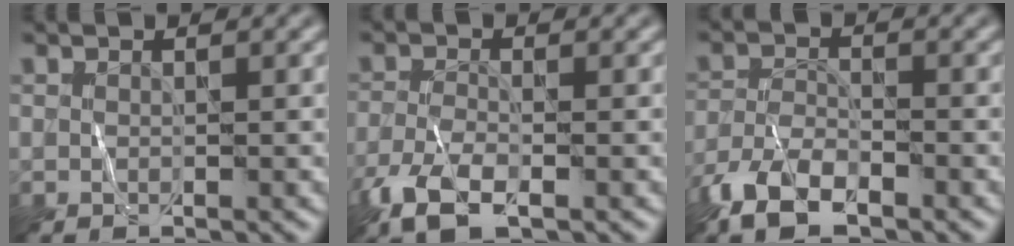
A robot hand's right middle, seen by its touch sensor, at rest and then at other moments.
{"total": 5.4, "force": [-3.3, 2.0, 3.8], "torque": [-0.083, -0.015, -0.072]}
{"total": 7.1, "force": [-4.8, 2.9, 4.3], "torque": [-0.086, -0.011, -0.096]}